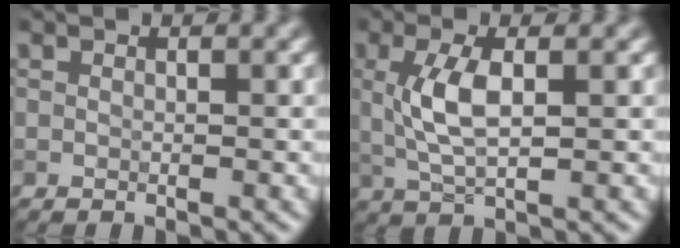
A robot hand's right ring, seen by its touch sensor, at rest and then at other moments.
{"total": 4.2, "force": [0.5, 1.4, 3.9], "torque": [-0.086, 0.004, 0.011]}